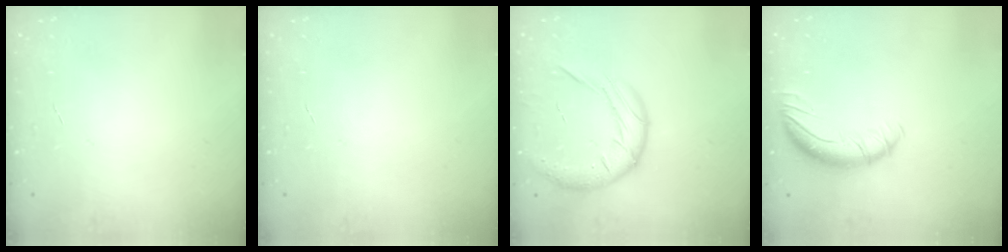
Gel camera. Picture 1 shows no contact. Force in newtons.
{"total": 0.0}
{"total": 15.9, "press": 15.7, "slide": 2.6}
{"total": 9.9, "press": 9.6, "slide": 2.5}